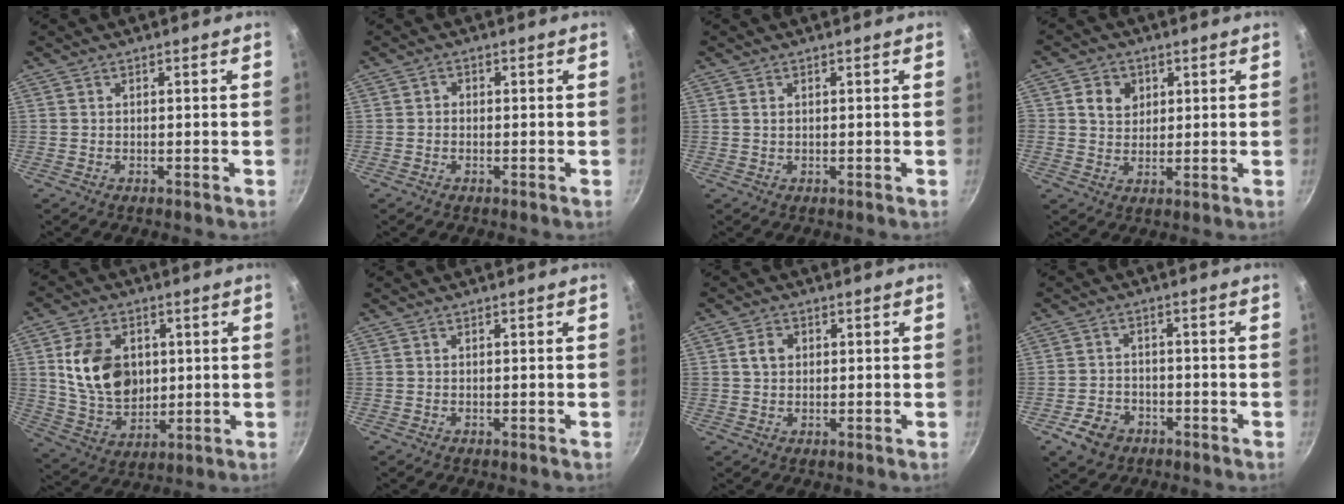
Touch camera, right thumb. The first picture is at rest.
{"total": 1.0, "force": [-0.2, 0.9, 0.4], "torque": [-0.005, 0.005, -0.005]}
{"total": 0.8, "force": [0.3, 0.6, 0.5], "torque": [-0.008, 0.002, 0.005]}
{"total": 5.5, "force": [1.7, 4.7, 2.3], "torque": [-0.012, -0.001, 0.028]}
{"total": 14.8, "force": [2.6, 10.9, 9.7], "torque": [-0.149, -0.013, 0.056]}
{"total": 0.0}
{"total": 3.5, "force": [0.8, 2.9, 1.9], "torque": [-0.020, 0.005, 0.012]}
{"total": 6.3, "force": [-3.4, 4.6, 2.7], "torque": [-0.041, 0.027, -0.053]}